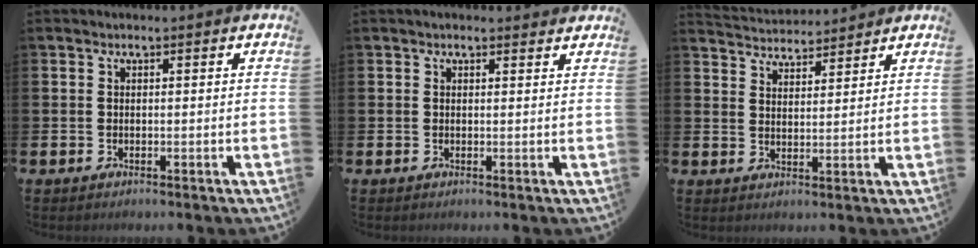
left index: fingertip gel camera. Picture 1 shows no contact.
{"total": 0.9, "force": [0.9, 0.3, 0.2], "torque": [0.002, 0.001, 0.014]}
{"total": 4.0, "force": [3.9, 0.5, -0.4], "torque": [-0.010, -0.022, 0.071]}